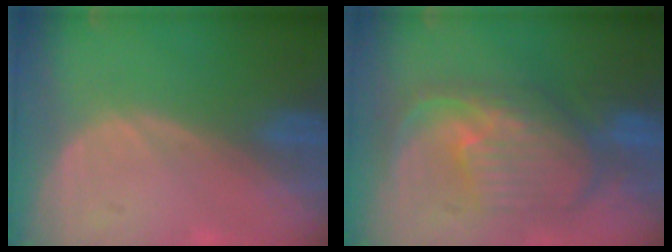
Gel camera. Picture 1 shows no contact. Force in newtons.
{"total": 10.8, "press": 9.6, "slide": 5.1}